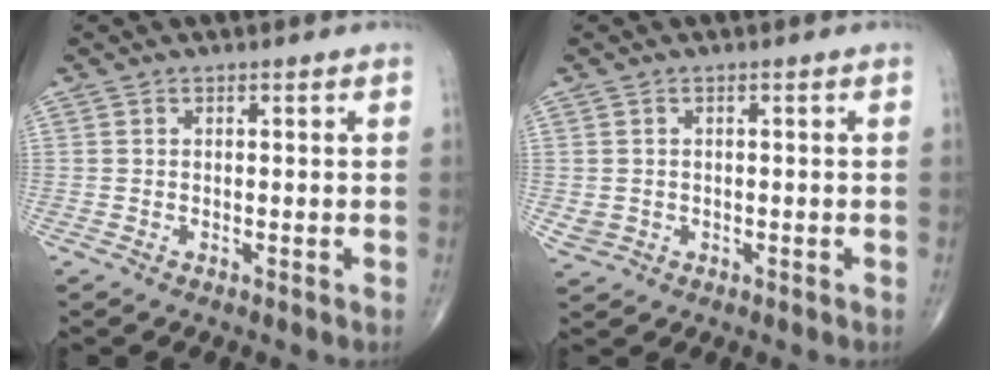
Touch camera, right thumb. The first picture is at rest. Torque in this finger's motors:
{"motor_torque": [1.79, 1.69, -0.03, -0.14, 0.02]}